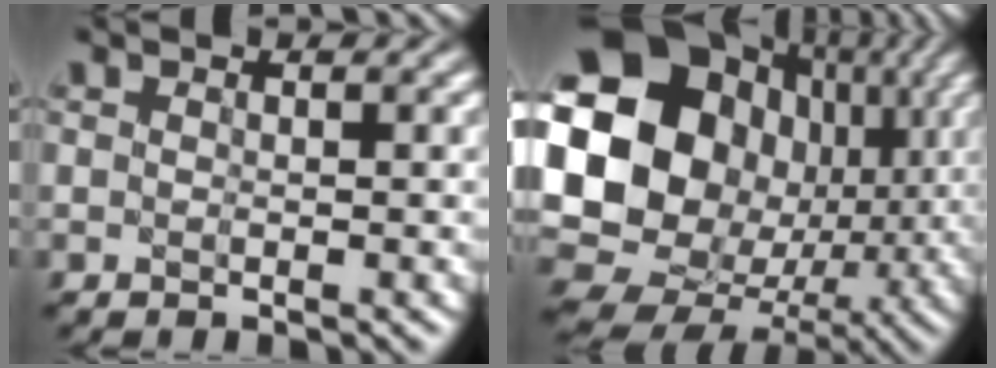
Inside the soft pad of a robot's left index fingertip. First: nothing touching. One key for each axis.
{"total": 23.1, "fx": 3.1, "fy": 20.1, "fz": 11.0, "tx": -0.226, "ty": 0.024, "tz": 0.036}